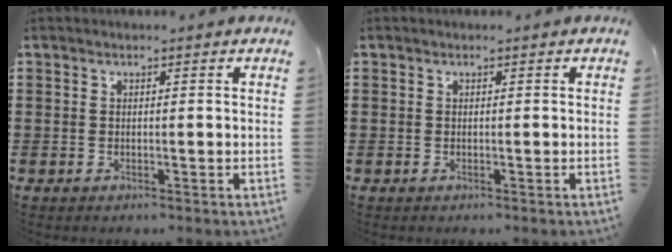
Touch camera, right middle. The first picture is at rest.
{"total": 0.0}